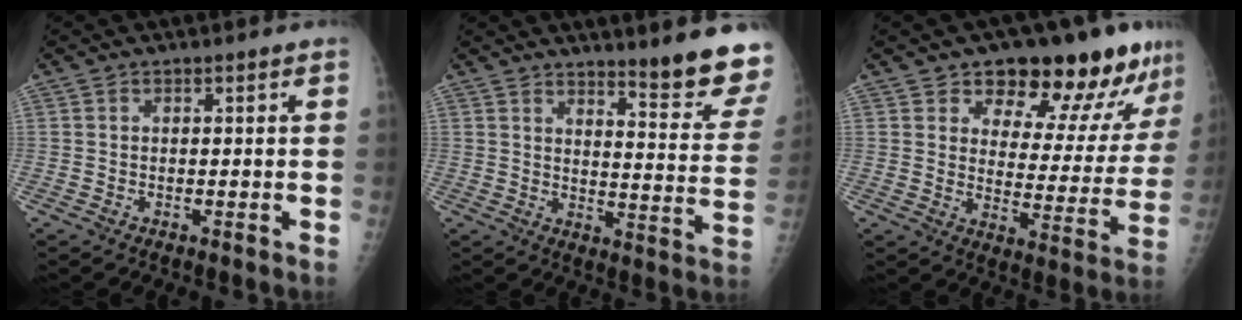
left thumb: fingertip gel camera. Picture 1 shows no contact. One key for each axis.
{"total": 13.4, "fx": 11.3, "fy": 1.1, "fz": 7.0, "tx": -0.067, "ty": -0.108, "tz": 0.140}
{"total": 17.1, "fx": 12.4, "fy": 7.2, "fz": 9.3, "tx": -0.065, "ty": -0.078, "tz": 0.167}